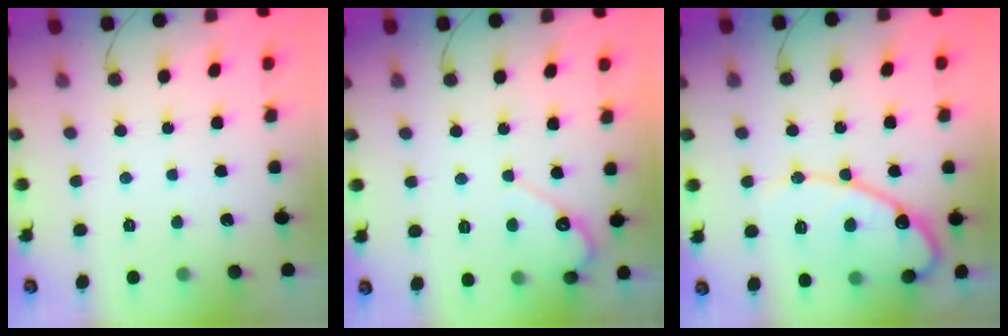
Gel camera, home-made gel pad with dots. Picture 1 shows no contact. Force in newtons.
{"total": 5.3, "press": 5.3, "slide": 0.2}
{"total": 13.8, "press": 13.8, "slide": 1.1}